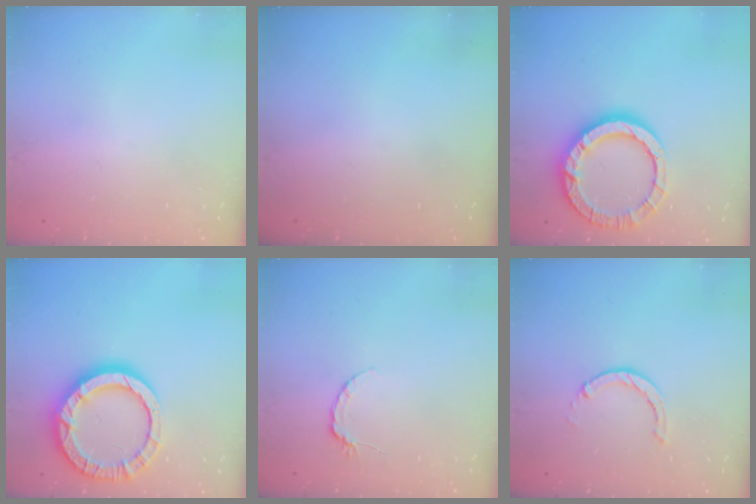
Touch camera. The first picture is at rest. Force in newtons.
{"total": 0.0}
{"total": 14.0, "press": 13.9, "slide": 1.4}
{"total": 16.4, "press": 16.3, "slide": 1.9}
{"total": 4.0, "press": 4.0, "slide": 0.5}
{"total": 0.0}